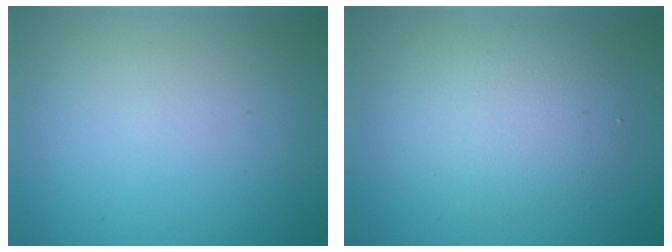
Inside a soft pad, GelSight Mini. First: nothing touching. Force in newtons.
{"total": 3.8, "press": 3.8, "slide": 0.1}